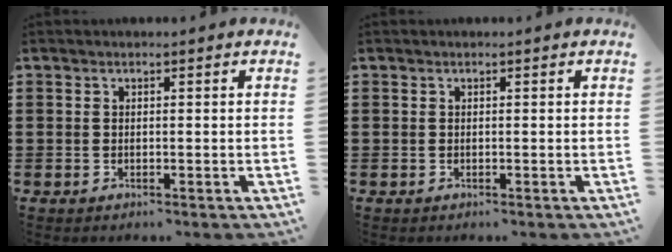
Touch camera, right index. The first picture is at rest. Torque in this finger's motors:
{"motor_torque": [0.00, 0.00, 0.00, 0.00]}